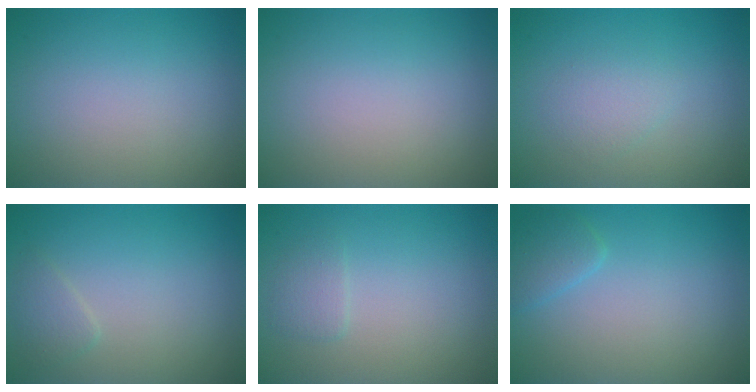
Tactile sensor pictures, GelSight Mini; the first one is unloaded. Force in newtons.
{"total": 0.0}
{"total": 1.5, "press": 1.5, "slide": 0.1}
{"total": 1.3, "press": 1.3, "slide": 0.0}
{"total": 1.2, "press": 1.1, "slide": 0.3}
{"total": 1.6, "press": 1.6, "slide": 0.1}